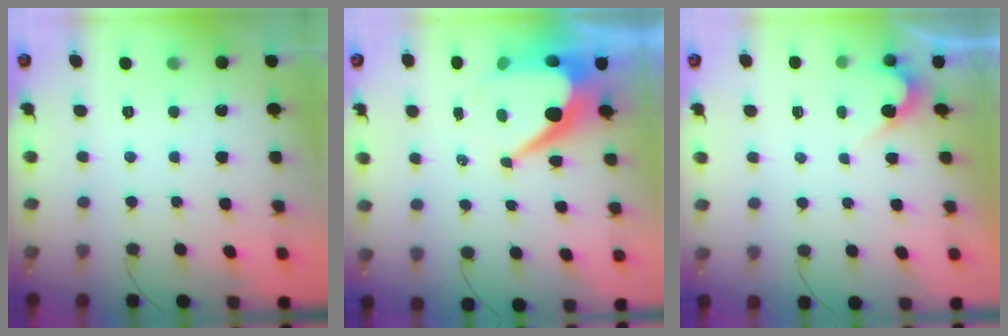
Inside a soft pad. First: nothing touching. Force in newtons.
{"total": 12.7, "press": 12.7, "slide": 1.0}
{"total": 2.4, "press": 2.4, "slide": 0.1}